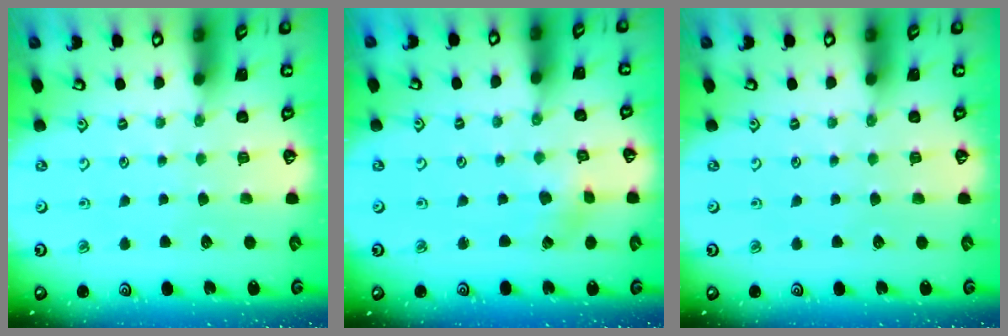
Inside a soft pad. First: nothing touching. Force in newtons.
{"total": 0.9, "press": 0.9, "slide": 0.2}
{"total": 0.0}